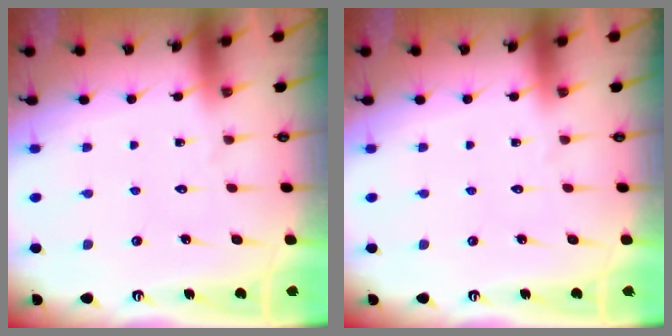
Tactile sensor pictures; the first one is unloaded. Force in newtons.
{"total": 0.0}